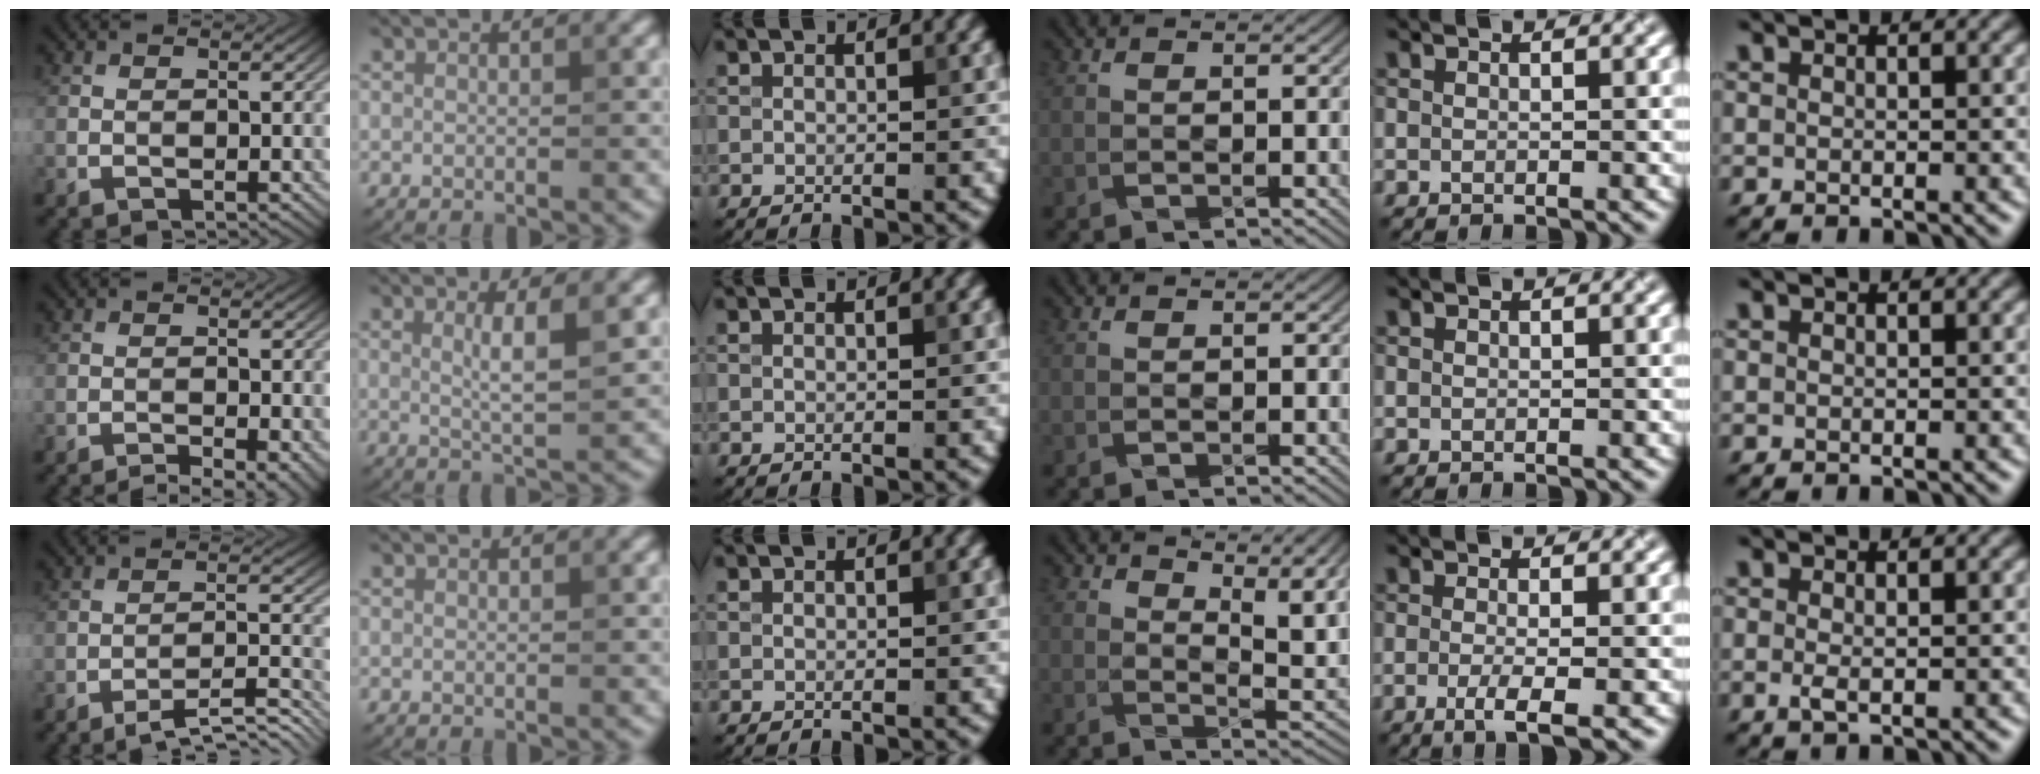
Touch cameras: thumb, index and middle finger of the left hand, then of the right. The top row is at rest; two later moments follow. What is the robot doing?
{"motion": "pour", "object": "sugar"}